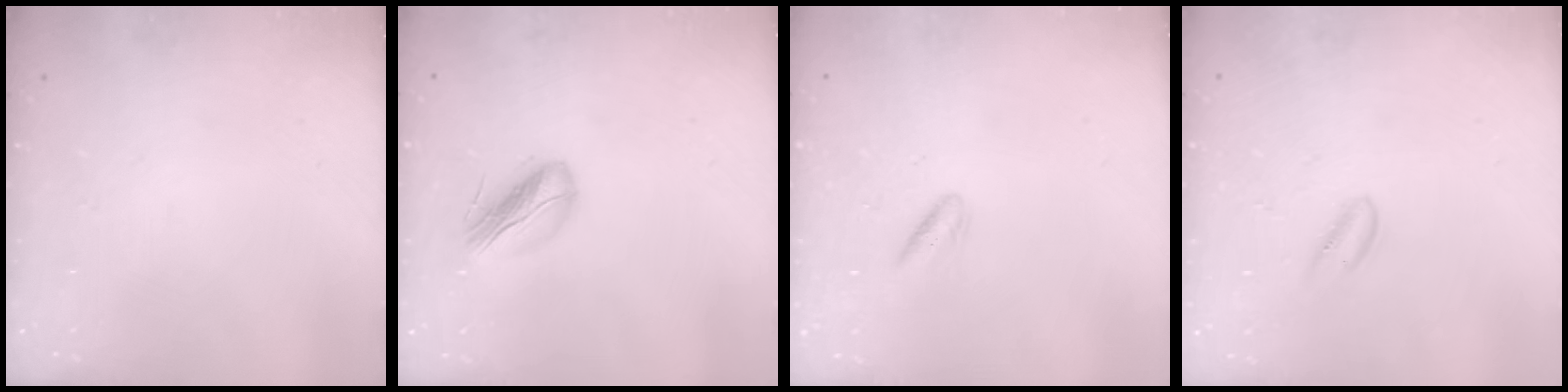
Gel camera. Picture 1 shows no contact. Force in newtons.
{"total": 7.2, "press": 7.1, "slide": 1.6}
{"total": 2.7, "press": 2.5, "slide": 1.2}
{"total": 0.5, "press": 0.4, "slide": 0.4}